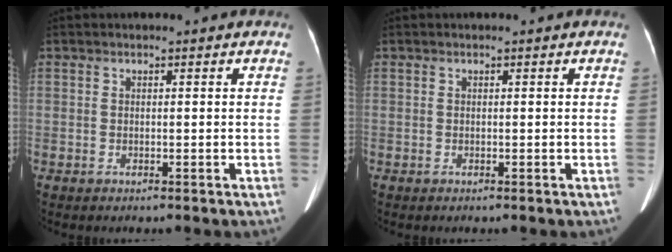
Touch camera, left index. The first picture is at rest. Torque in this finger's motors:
{"motor_torque": [0.02, 0.00, 0.00, 0.00]}